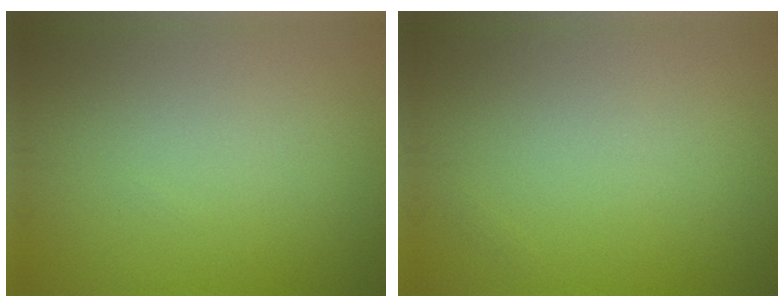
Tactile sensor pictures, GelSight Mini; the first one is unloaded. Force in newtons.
{"total": 0.0}